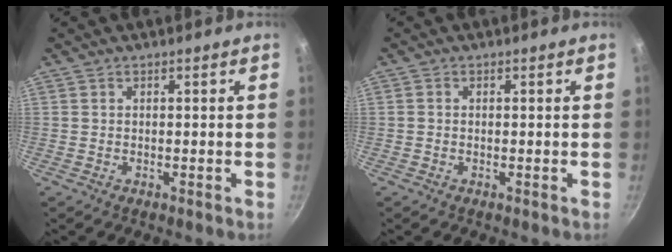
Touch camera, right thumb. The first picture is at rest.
{"total": 0.6, "force": [-0.1, 0.5, 0.2], "torque": [-0.005, 0.003, -0.003]}